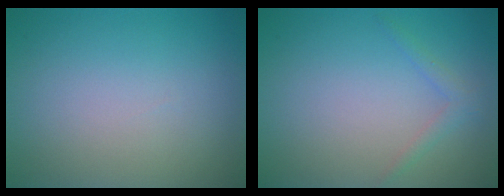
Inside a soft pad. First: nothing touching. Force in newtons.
{"total": 1.2, "press": 1.2, "slide": 0.1}